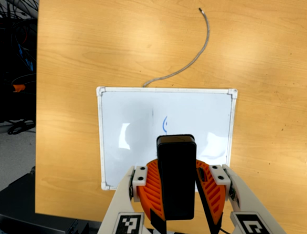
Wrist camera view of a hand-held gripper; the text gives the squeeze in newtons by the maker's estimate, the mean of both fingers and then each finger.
{"total": 8.7, "left": 9.0, "right": 8.4}